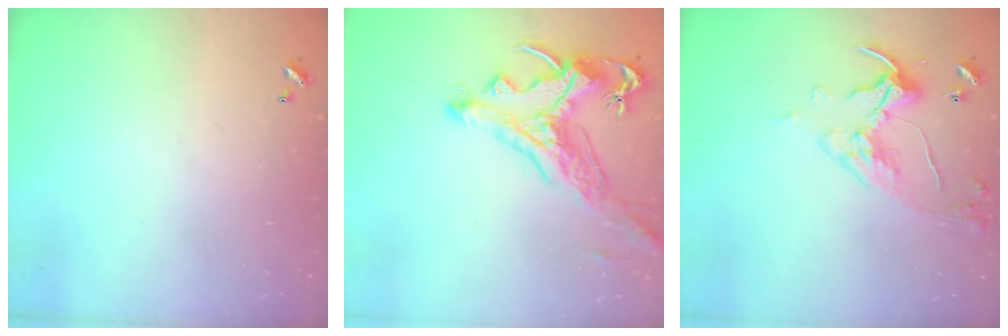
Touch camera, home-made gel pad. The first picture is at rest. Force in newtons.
{"total": 2.2, "press": 1.7, "slide": 1.3}
{"total": 6.2, "press": 6.2, "slide": 0.7}